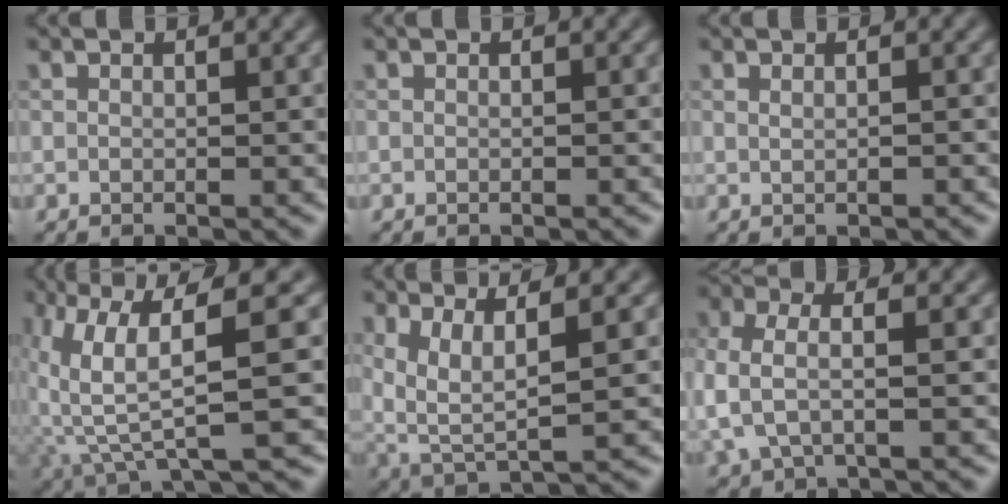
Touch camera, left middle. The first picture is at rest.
{"total": 0.0}
{"total": 0.6, "force": [0.1, 0.2, 0.5], "torque": [-0.009, -0.001, 0.000]}
{"total": 7.2, "force": [1.6, 1.3, 6.9], "torque": [-0.131, -0.004, 0.035]}
{"total": 5.2, "force": [1.7, 1.8, 4.6], "torque": [-0.106, -0.014, 0.038]}
{"total": 3.9, "force": [-0.1, 2.0, 3.4], "torque": [-0.088, -0.001, -0.007]}